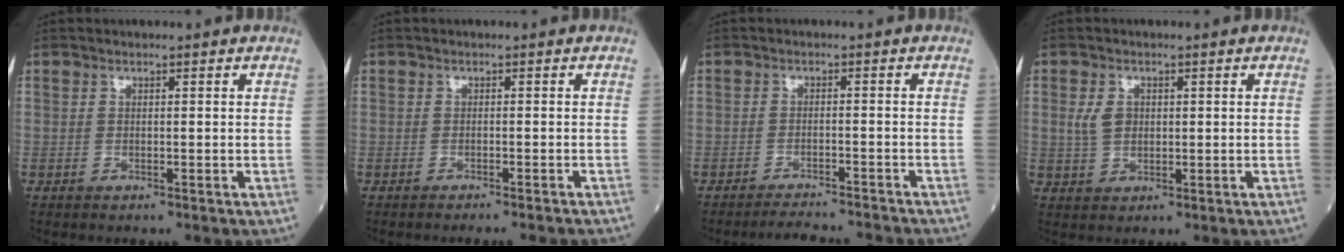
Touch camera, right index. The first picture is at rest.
{"total": 6.1, "force": [-5.7, -0.3, 2.1], "torque": [-0.018, -0.019, -0.066]}
{"total": 8.1, "force": [-7.9, -0.1, 1.8], "torque": [-0.024, -0.009, -0.107]}
{"total": 3.1, "force": [0.6, 2.2, 2.1], "torque": [-0.045, 0.008, 0.014]}